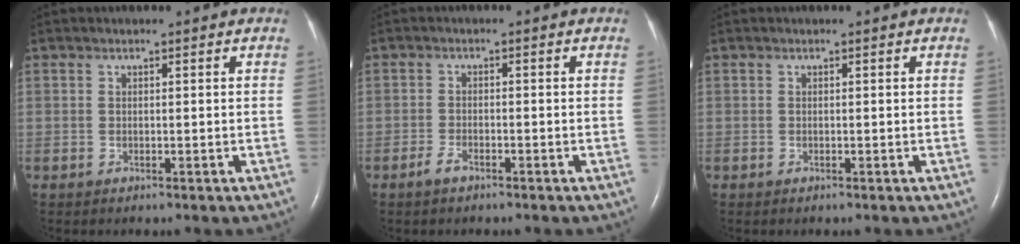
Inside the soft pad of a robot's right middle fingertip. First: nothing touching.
{"total": 2.0, "force": [-1.5, 0.6, 1.2], "torque": [-0.032, -0.001, -0.028]}
{"total": 0.0}